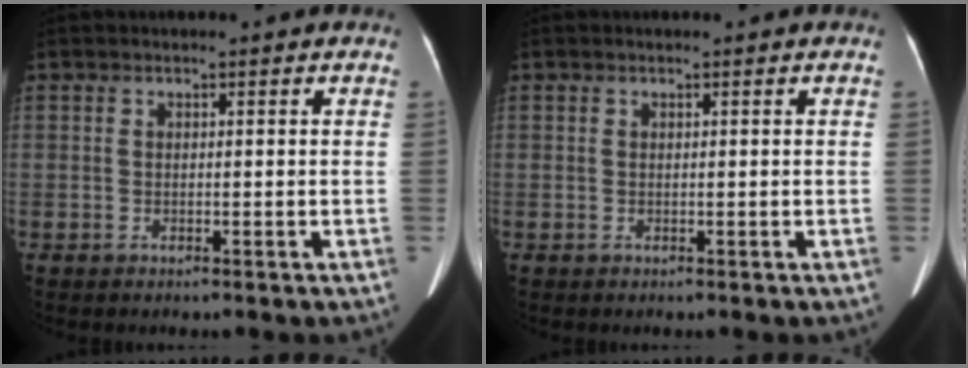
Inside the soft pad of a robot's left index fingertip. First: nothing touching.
{"total": 0.0}